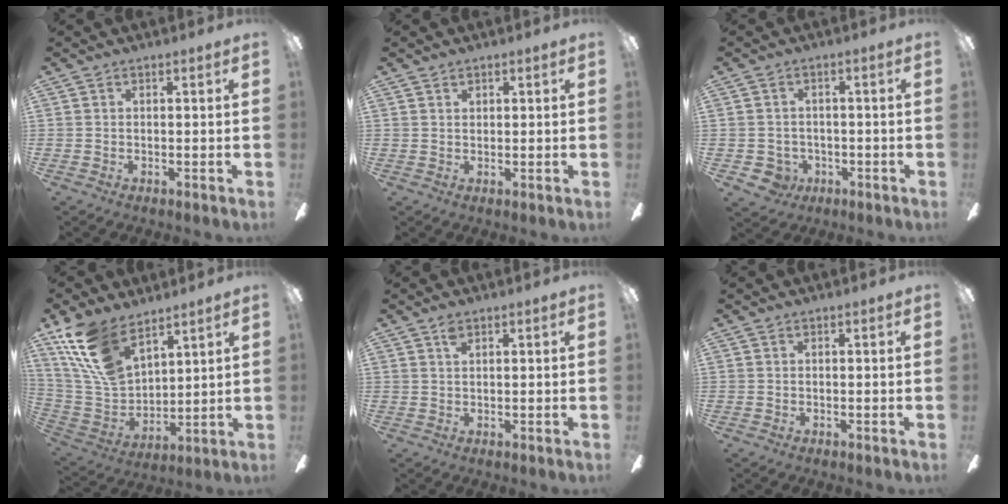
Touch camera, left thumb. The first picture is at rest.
{"total": 1.1, "force": [0.9, 0.6, 0.1], "torque": [0.005, -0.003, 0.015]}
{"total": 4.7, "force": [-2.1, 4.0, 1.2], "torque": [-0.044, 0.010, -0.040]}
{"total": 17.2, "force": [11.6, 8.6, 9.3], "torque": [-0.238, -0.047, 0.219]}
{"total": 1.7, "force": [1.2, 0.7, 1.0], "torque": [-0.024, 0.001, 0.021]}
{"total": 0.0}